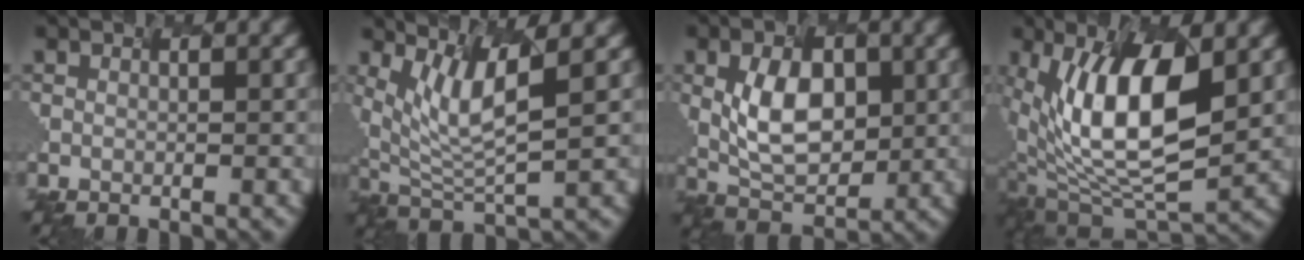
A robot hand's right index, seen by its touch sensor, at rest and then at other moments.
{"total": 5.2, "force": [2.2, 1.0, 4.6], "torque": [-0.103, -0.008, 0.058]}
{"total": 5.4, "force": [-0.2, 3.5, 4.2], "torque": [-0.084, -0.005, 0.002]}
{"total": 10.7, "force": [1.3, 4.6, 9.6], "torque": [-0.178, -0.007, 0.021]}